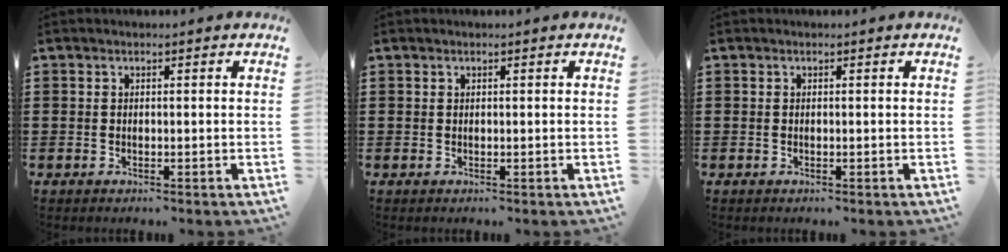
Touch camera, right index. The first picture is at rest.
{"total": 0.0}
{"total": 0.0}